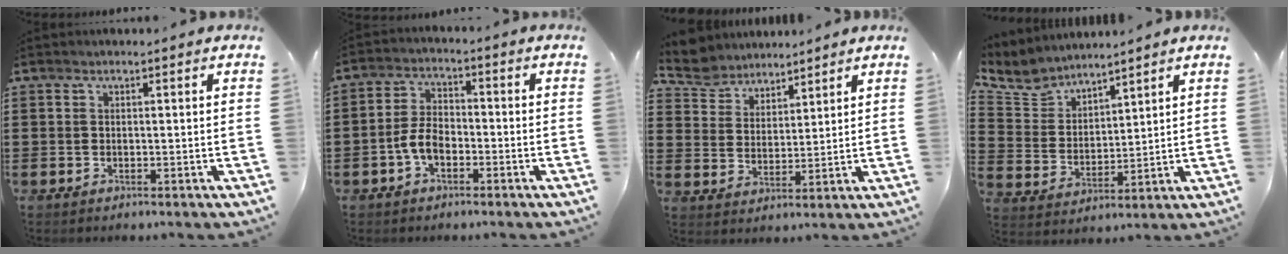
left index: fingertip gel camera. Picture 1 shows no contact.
{"total": 4.9, "force": [-2.0, 2.7, 3.6], "torque": [-0.091, 0.001, -0.044]}
{"total": 5.7, "force": [5.4, 1.9, -0.1], "torque": [-0.030, -0.021, 0.100]}
{"total": 6.0, "force": [5.6, 2.0, 0.9], "torque": [-0.050, -0.027, 0.101]}